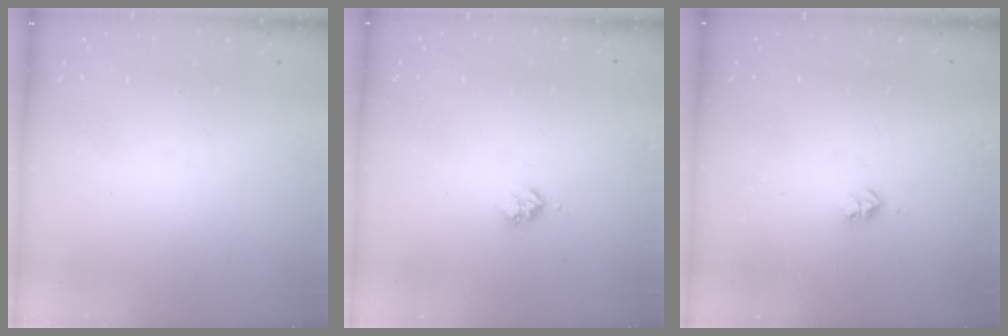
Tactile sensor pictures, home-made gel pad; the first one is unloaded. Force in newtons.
{"total": 2.5, "press": 2.5, "slide": 0.3}
{"total": 2.8, "press": 2.8, "slide": 0.2}